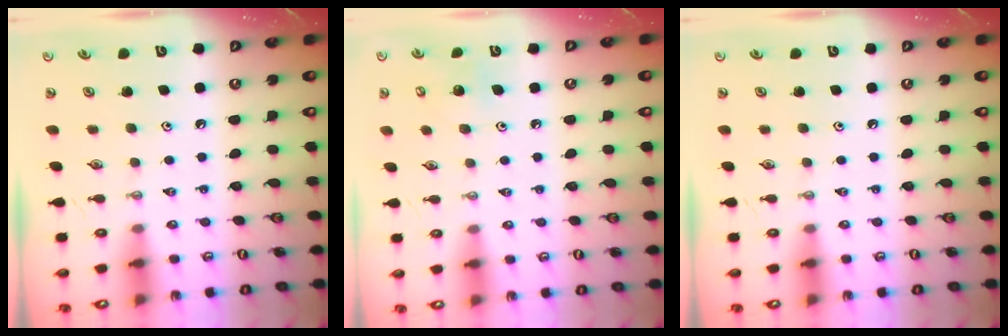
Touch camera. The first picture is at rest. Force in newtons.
{"total": 7.5, "press": 7.4, "slide": 1.1}
{"total": 0.0}